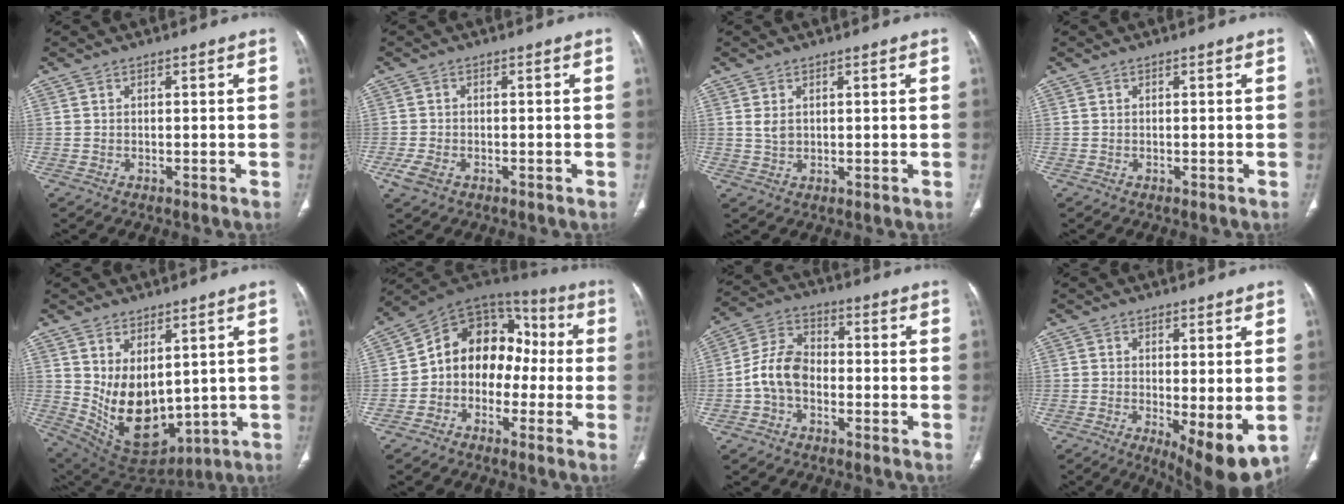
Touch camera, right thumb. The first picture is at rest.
{"total": 3.3, "force": [-1.5, 1.9, 2.2], "torque": [-0.058, -0.002, -0.028]}
{"total": 2.1, "force": [0.8, 1.3, 1.5], "torque": [-0.027, -0.002, 0.021]}
{"total": 0.0}
{"total": 14.0, "force": [2.1, 8.5, 10.9], "torque": [-0.163, -0.027, 0.074]}
{"total": 14.1, "force": [-1.7, 11.1, 8.6], "torque": [-0.082, 0.065, -0.046]}
{"total": 8.4, "force": [-2.2, 5.8, 5.7], "torque": [-0.102, 0.032, -0.053]}
{"total": 8.9, "force": [-1.6, 2.8, 8.2], "torque": [-0.123, -0.027, -0.017]}